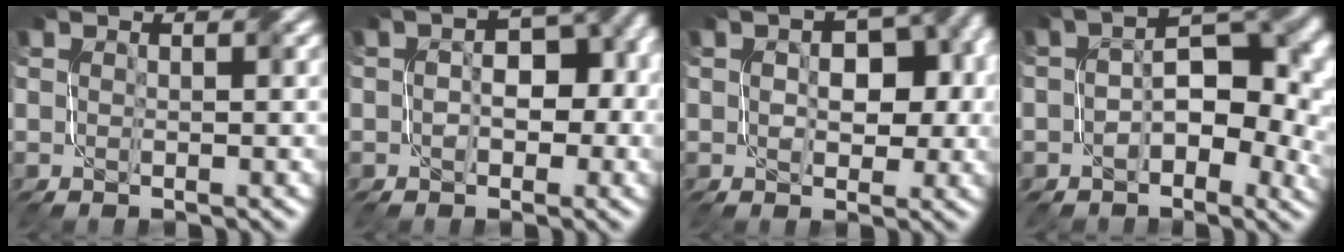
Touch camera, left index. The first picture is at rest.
{"total": 5.5, "force": [-1.1, 3.5, 4.2], "torque": [-0.038, 0.013, -0.012]}
{"total": 5.2, "force": [-0.2, 3.5, 3.9], "torque": [-0.043, 0.007, 0.002]}
{"total": 7.3, "force": [-1.0, 4.1, 6.0], "torque": [-0.072, 0.010, -0.023]}